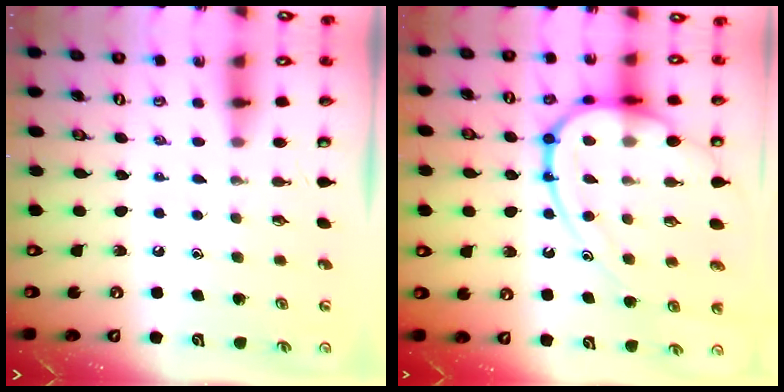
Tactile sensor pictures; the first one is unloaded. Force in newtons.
{"total": 18.9, "press": 18.8, "slide": 1.8}